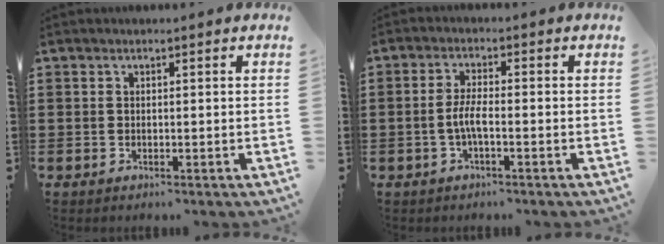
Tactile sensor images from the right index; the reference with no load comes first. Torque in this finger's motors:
{"motor_torque": [1.40, 0.16, 0.14, 0.13]}